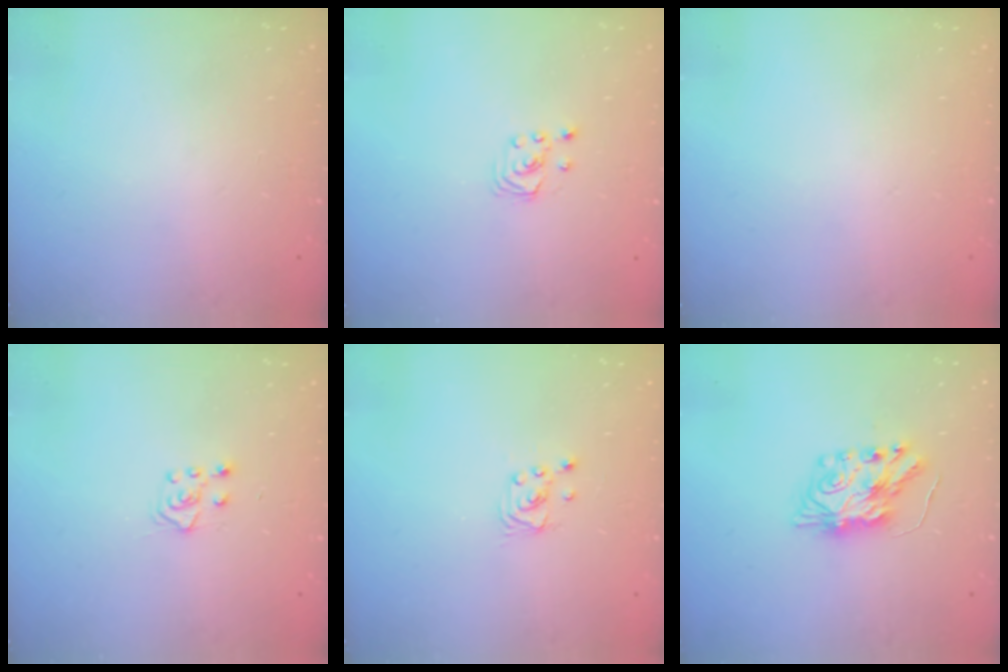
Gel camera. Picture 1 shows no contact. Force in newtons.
{"total": 1.8, "press": 1.8, "slide": 0.2}
{"total": 0.0}
{"total": 4.8, "press": 4.7, "slide": 0.7}
{"total": 1.6, "press": 1.6, "slide": 0.0}
{"total": 8.4, "press": 8.4, "slide": 0.5}